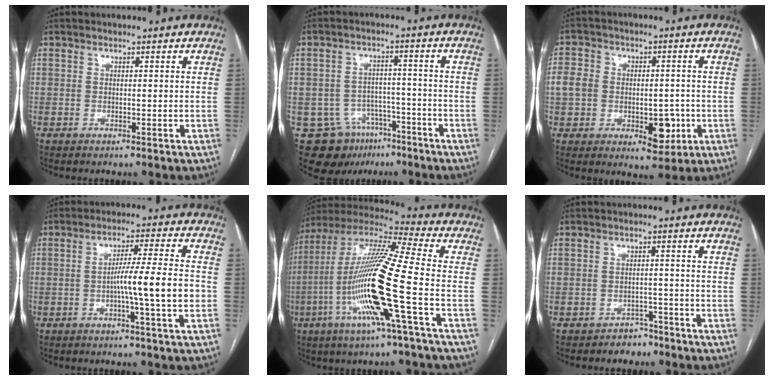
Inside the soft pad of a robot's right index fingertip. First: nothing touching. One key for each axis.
{"total": 10.9, "fx": -6.7, "fy": 7.9, "fz": 3.4, "tx": -0.054, "ty": 0.022, "tz": -0.096}
{"total": 9.8, "fx": -2.0, "fy": 6.6, "fz": 6.9, "tx": -0.097, "ty": 0.017, "tz": -0.025}
{"total": 9.1, "fx": -1.9, "fy": -0.8, "fz": 8.8, "tx": -0.144, "ty": 0.005, "tz": -0.031}
{"total": 19.8, "fx": -5.4, "fy": -0.2, "fz": 19.1, "tx": -0.389, "ty": -0.014, "tz": -0.115}
{"total": 3.0, "fx": -2.3, "fy": 1.9, "fz": 0.0, "tx": -0.001, "ty": 0.011, "tz": -0.031}